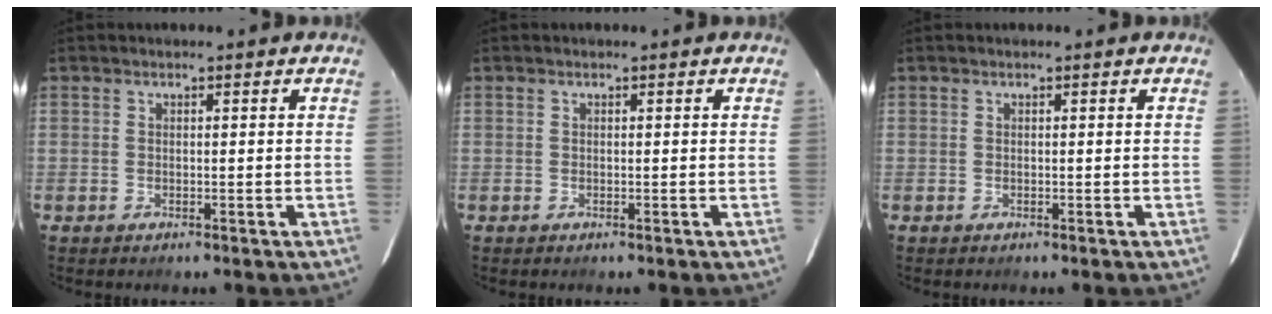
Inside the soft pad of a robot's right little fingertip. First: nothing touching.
{"total": 0.0}
{"total": 0.0}